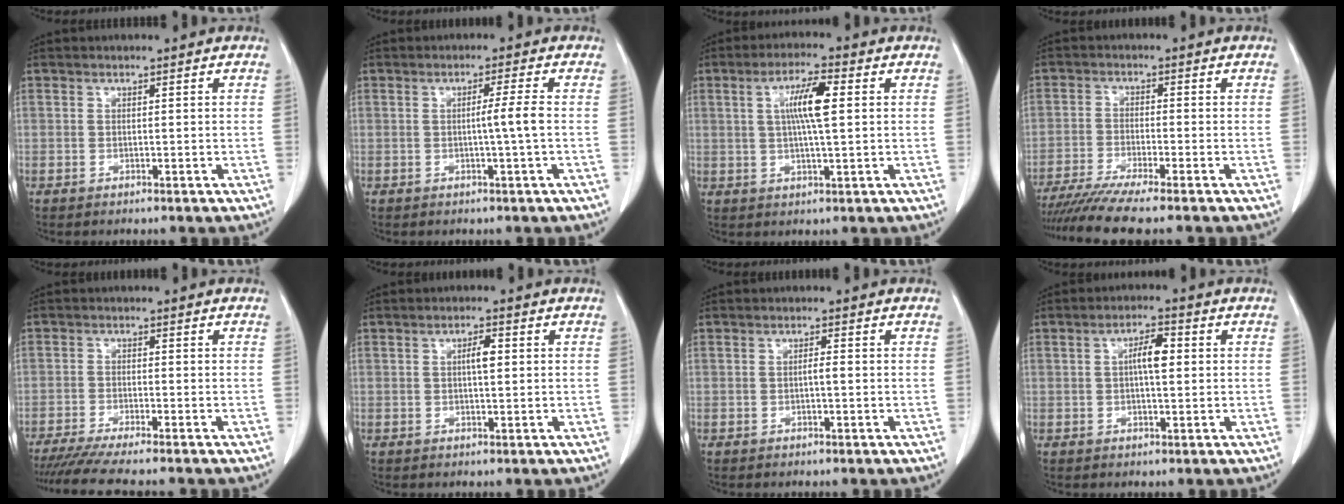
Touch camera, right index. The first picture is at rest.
{"total": 3.0, "force": [-0.4, -0.9, 2.8], "torque": [-0.044, -0.001, -0.007]}
{"total": 7.0, "force": [1.4, 0.6, 6.8], "torque": [-0.126, 0.006, 0.024]}
{"total": 8.9, "force": [-7.6, -1.0, 4.6], "torque": [-0.068, -0.022, -0.124]}
{"total": 9.7, "force": [-8.4, -0.3, 4.8], "torque": [-0.061, -0.022, -0.132]}
{"total": 2.5, "force": [0.4, 0.6, 2.4], "torque": [-0.044, 0.003, 0.007]}
{"total": 1.1, "force": [-0.2, 0.1, 1.1], "torque": [-0.019, 0.002, -0.003]}
{"total": 4.3, "force": [0.5, 1.1, 4.1], "torque": [-0.074, 0.009, 0.007]}